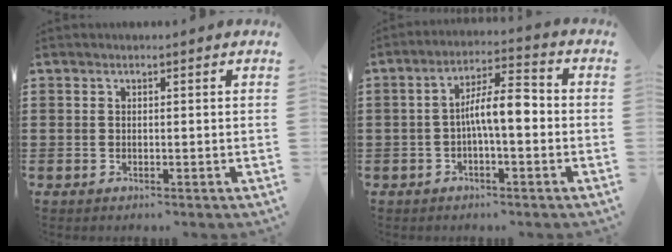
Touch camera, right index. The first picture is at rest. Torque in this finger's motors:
{"motor_torque": [1.69, -0.45, 0.73, 0.13]}